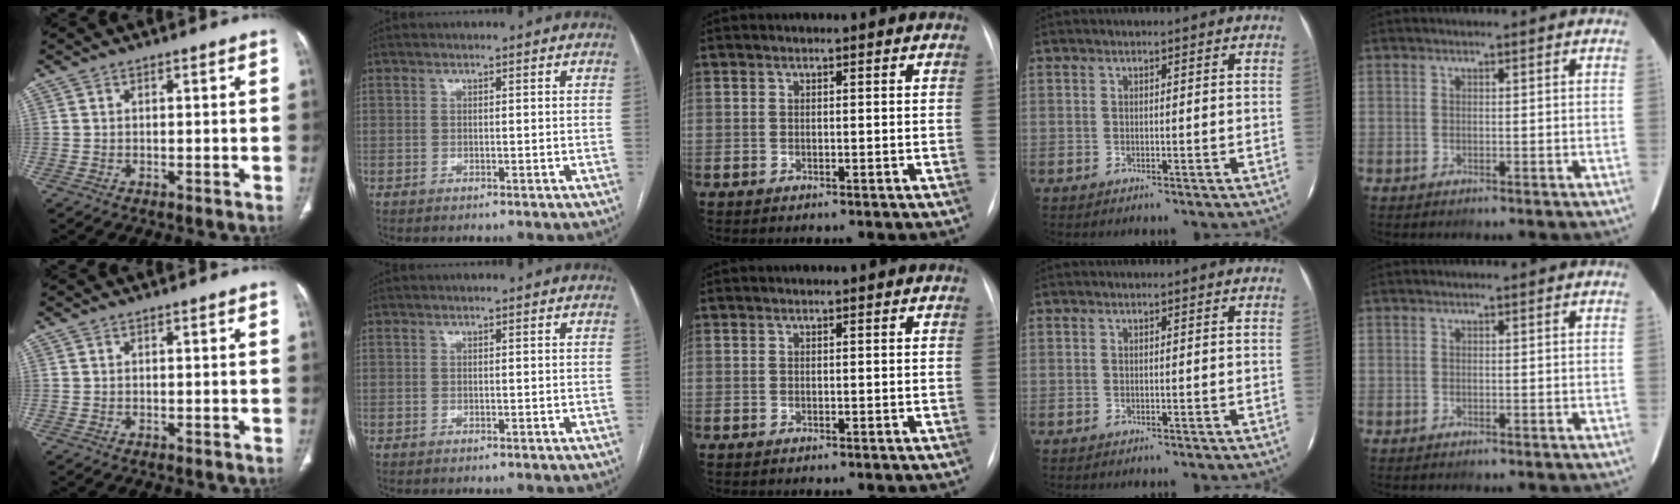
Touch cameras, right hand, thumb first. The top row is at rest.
{}